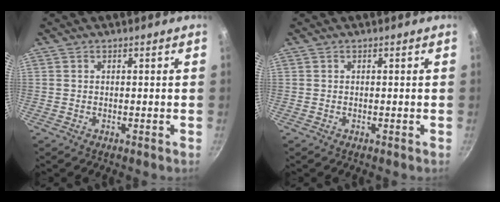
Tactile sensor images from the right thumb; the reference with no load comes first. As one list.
[{"total": 0.0}]